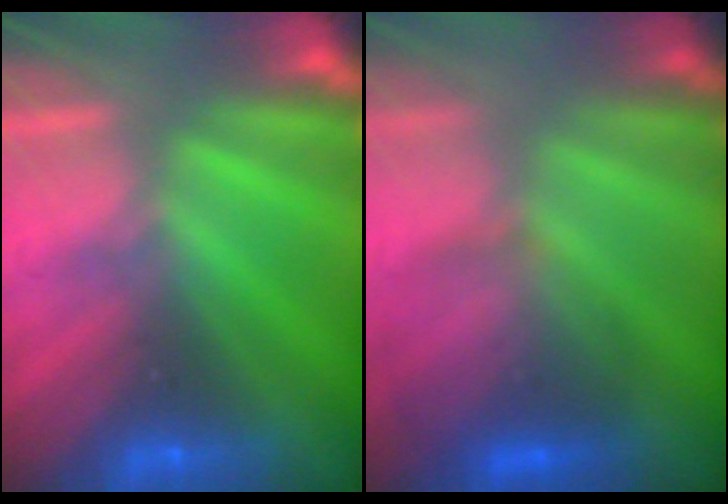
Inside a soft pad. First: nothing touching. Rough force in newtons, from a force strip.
{"total": 4.4}